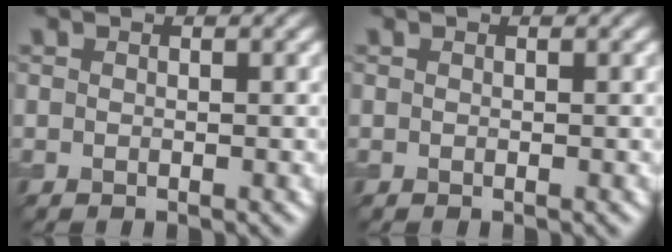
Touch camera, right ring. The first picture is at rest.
{"total": 0.0}